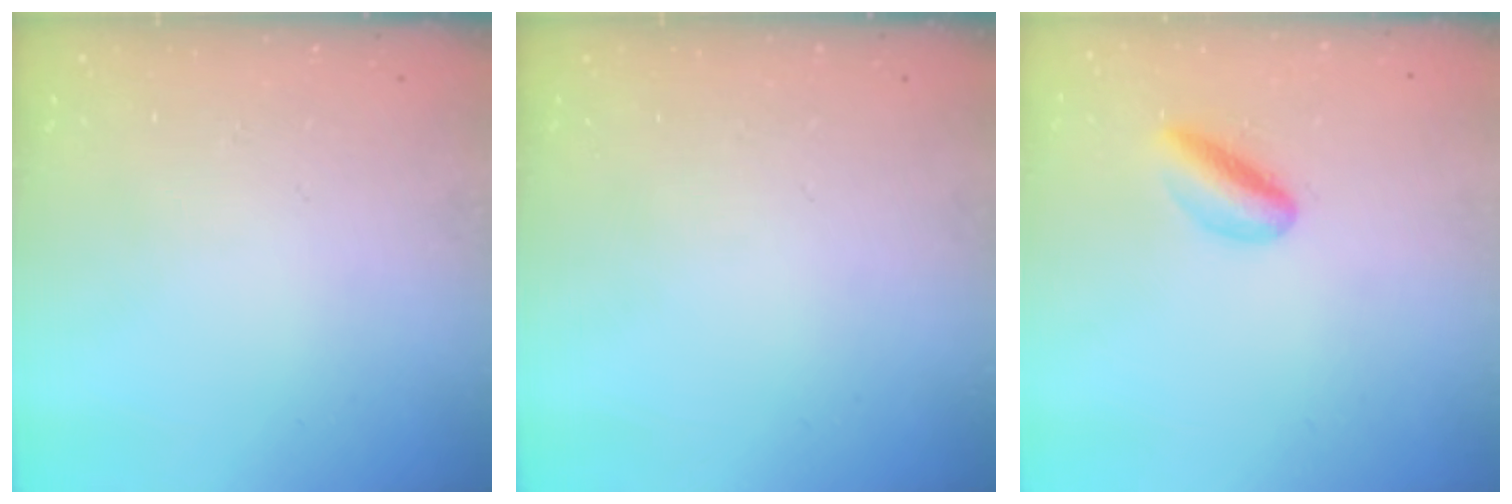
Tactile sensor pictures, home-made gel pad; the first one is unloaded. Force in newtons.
{"total": 0.0}
{"total": 5.1, "press": 4.9, "slide": 1.6}